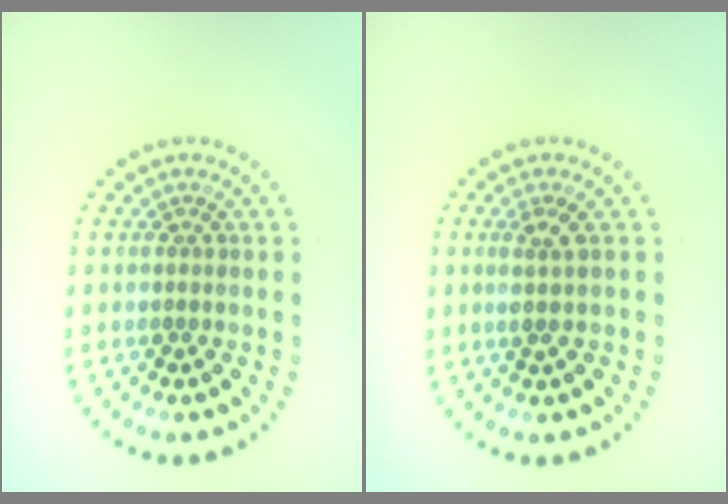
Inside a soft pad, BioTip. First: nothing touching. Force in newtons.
{"total": 1.6, "press": 1.2, "slide": 1.0}